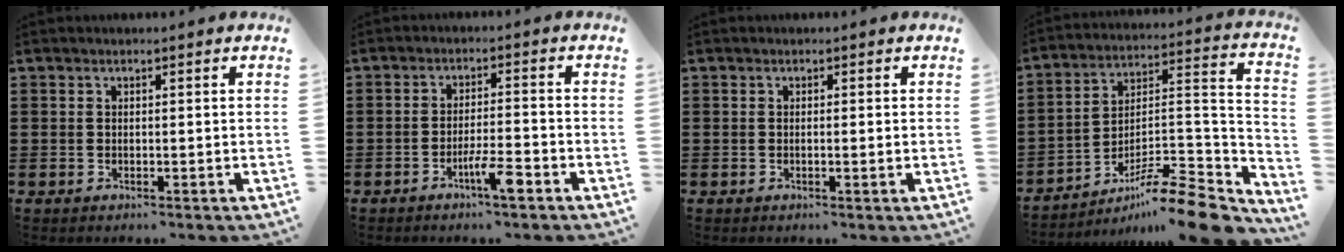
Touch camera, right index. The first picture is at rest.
{"total": 5.2, "force": [-3.2, 0.6, 4.1], "torque": [-0.078, -0.005, -0.058]}
{"total": 0.7, "force": [-0.1, -0.1, 0.7], "torque": [-0.013, -0.006, -0.001]}
{"total": 11.7, "force": [-9.6, 1.4, 6.5], "torque": [-0.093, 0.020, -0.185]}